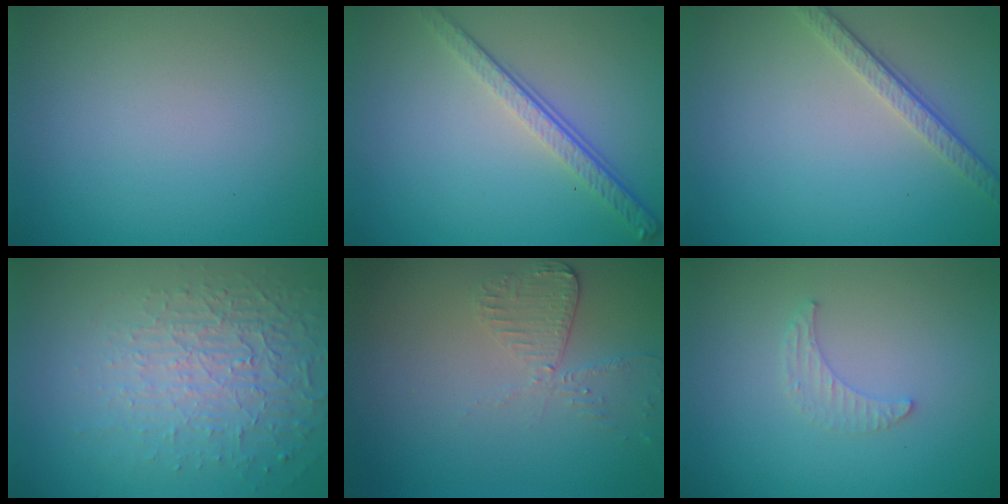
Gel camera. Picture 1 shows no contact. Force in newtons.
{"total": 4.0, "press": 2.8, "slide": 2.8}
{"total": 3.1, "press": 2.3, "slide": 2.1}
{"total": 5.5, "press": 3.2, "slide": 4.5}
{"total": 2.7, "press": 2.4, "slide": 1.2}
{"total": 1.3, "press": 1.3, "slide": 0.4}